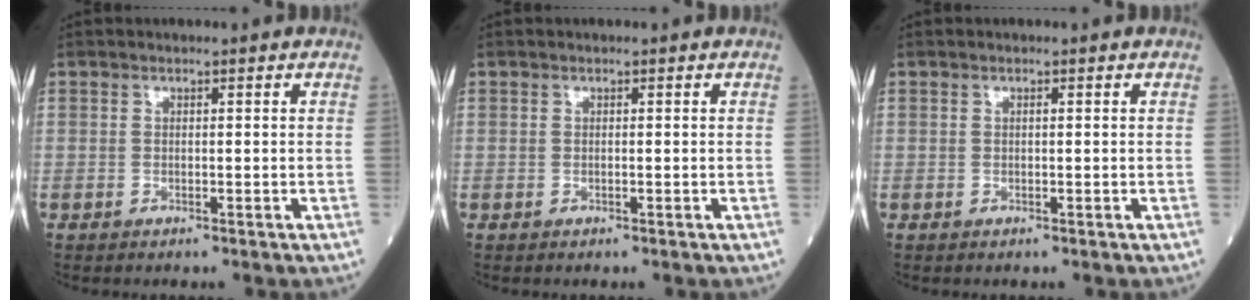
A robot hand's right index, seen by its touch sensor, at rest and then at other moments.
{"total": 0.0}
{"total": 0.0}